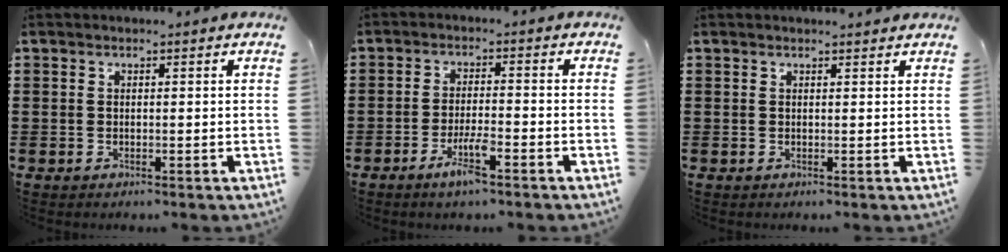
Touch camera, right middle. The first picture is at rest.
{"total": 4.8, "force": [-2.8, 0.7, 3.8], "torque": [-0.074, -0.004, -0.052]}
{"total": 0.7, "force": [0.7, 0.0, 0.0], "torque": [0.006, -0.007, 0.013]}